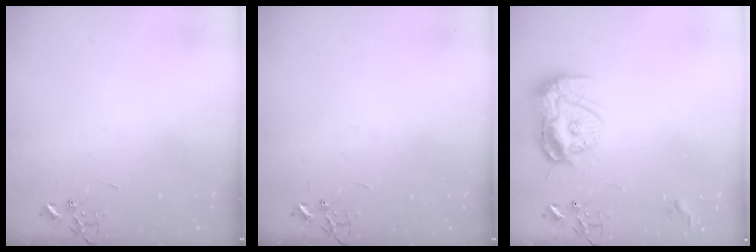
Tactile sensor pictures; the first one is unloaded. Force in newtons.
{"total": 0.0}
{"total": 12.4, "press": 12.4, "slide": 1.4}